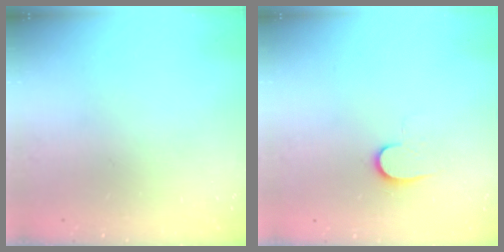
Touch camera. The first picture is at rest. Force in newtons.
{"total": 6.4, "press": 6.3, "slide": 0.7}